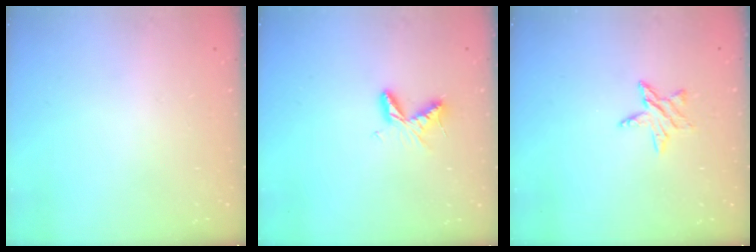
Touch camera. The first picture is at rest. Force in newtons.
{"total": 6.1, "press": 6.1, "slide": 0.6}
{"total": 6.4, "press": 6.4, "slide": 0.7}